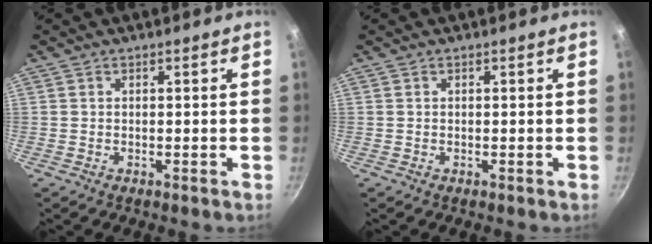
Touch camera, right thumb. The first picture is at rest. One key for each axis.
{"total": 0.0}